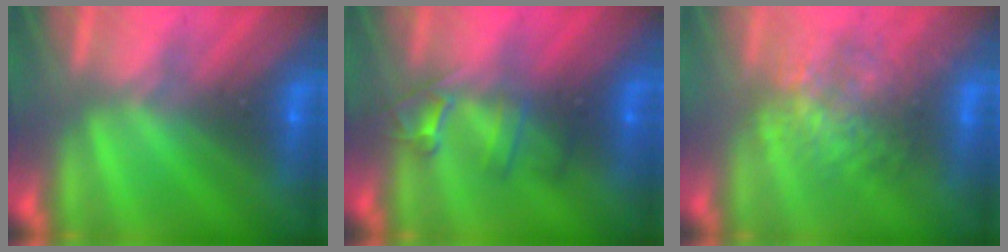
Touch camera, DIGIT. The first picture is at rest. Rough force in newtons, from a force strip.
{"total": 2.4}
{"total": 3.5}